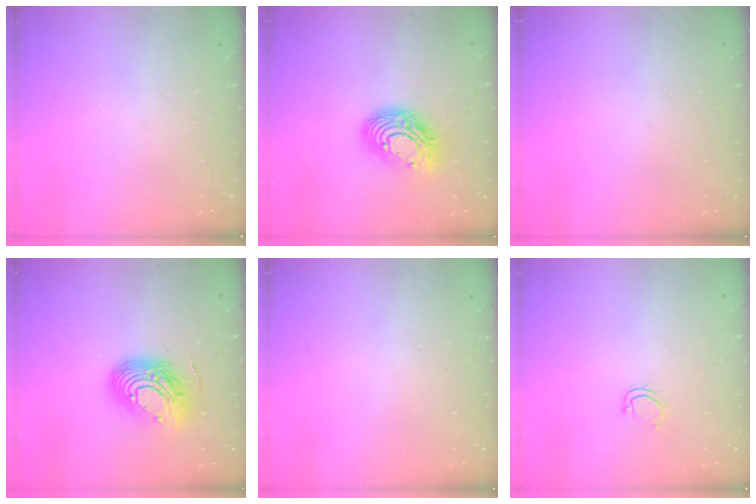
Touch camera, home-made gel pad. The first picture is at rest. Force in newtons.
{"total": 13.4, "press": 13.4, "slide": 1.0}
{"total": 0.0}
{"total": 14.5, "press": 14.5, "slide": 1.5}
{"total": 0.0}
{"total": 4.1, "press": 4.1, "slide": 0.3}